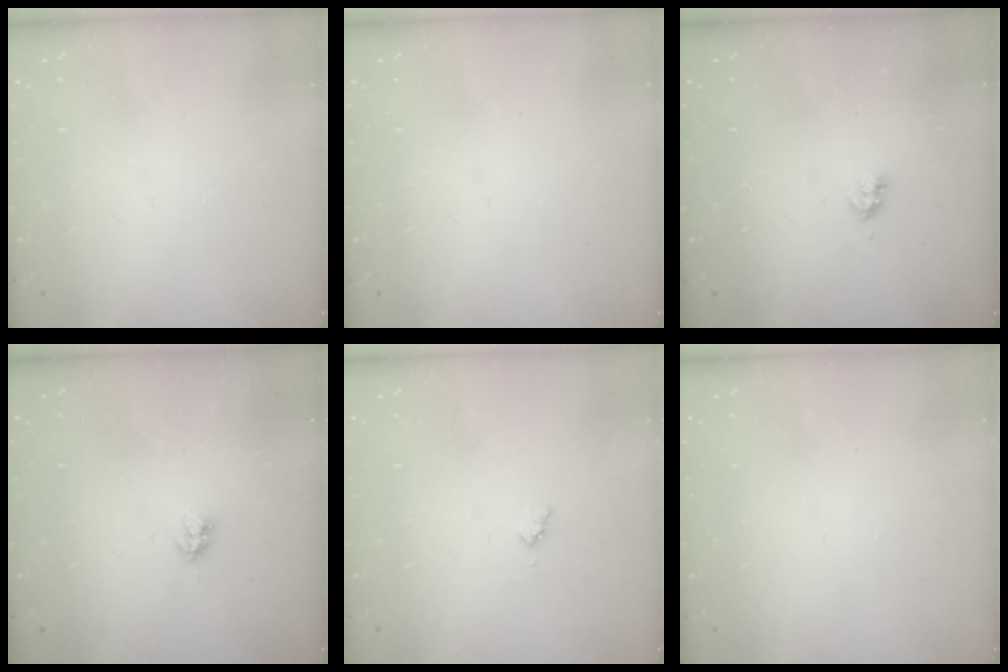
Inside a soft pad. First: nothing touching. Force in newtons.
{"total": 0.0}
{"total": 3.6, "press": 3.6, "slide": 0.5}
{"total": 3.6, "press": 3.6, "slide": 0.1}
{"total": 3.4, "press": 3.3, "slide": 0.4}
{"total": 0.0}